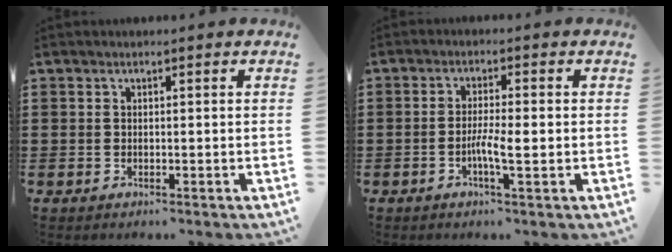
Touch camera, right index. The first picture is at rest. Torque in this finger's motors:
{"motor_torque": [0.22, 0.22, 0.16, 0.03]}